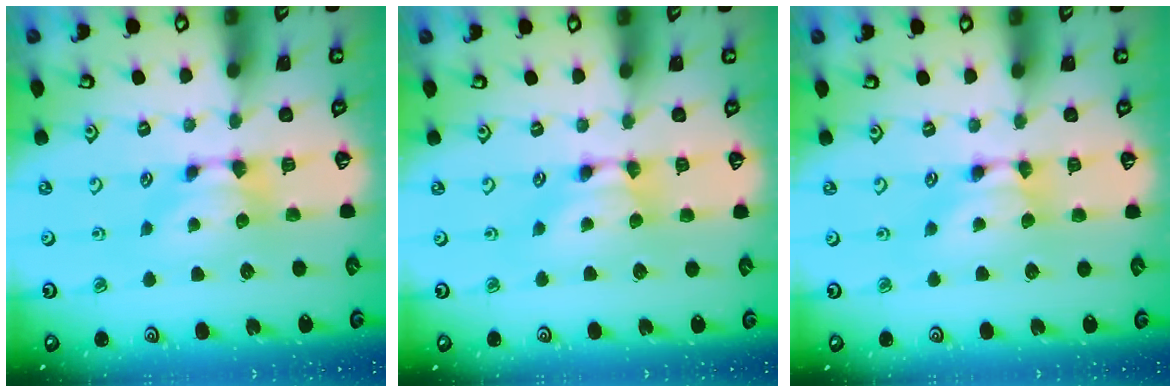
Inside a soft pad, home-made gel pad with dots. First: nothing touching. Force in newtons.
{"total": 1.6, "press": 1.6, "slide": 0.2}
{"total": 1.5, "press": 1.5, "slide": 0.2}